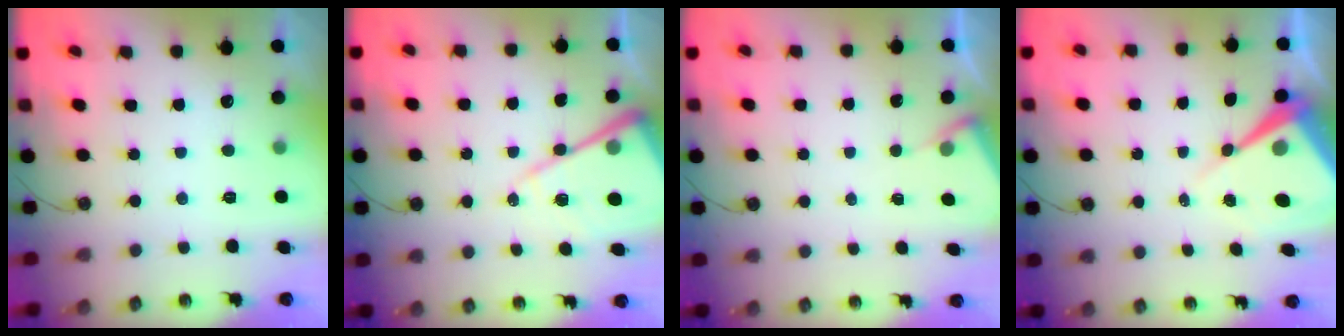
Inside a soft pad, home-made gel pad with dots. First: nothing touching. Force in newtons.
{"total": 15.5, "press": 15.4, "slide": 1.5}
{"total": 3.3, "press": 3.3, "slide": 0.5}
{"total": 9.9, "press": 9.8, "slide": 0.9}